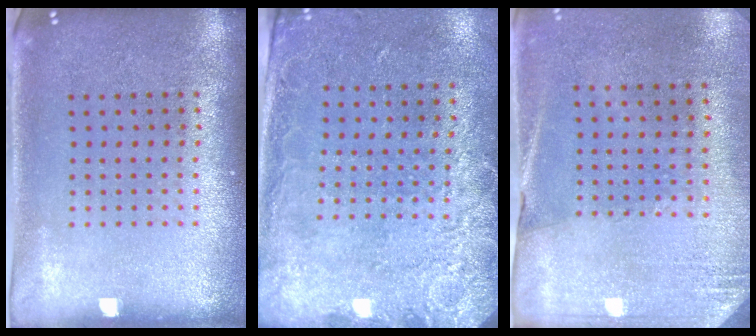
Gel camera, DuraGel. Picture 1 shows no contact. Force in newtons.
{"total": 2.7, "press": 2.0, "slide": 1.8}
{"total": 2.7, "press": 2.4, "slide": 1.2}